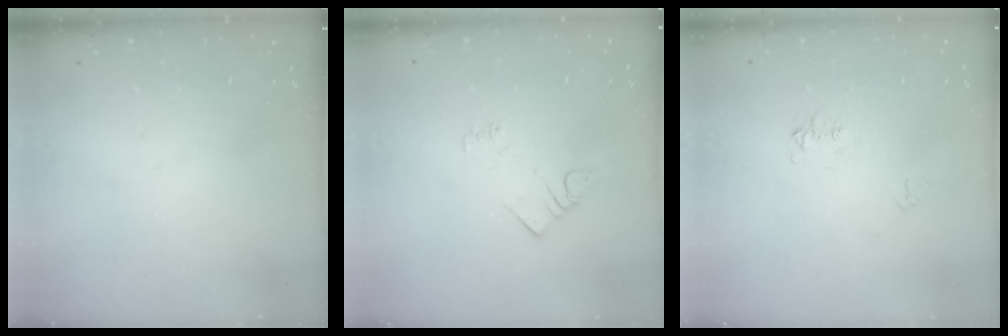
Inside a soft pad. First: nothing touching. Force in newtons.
{"total": 4.5, "press": 4.5, "slide": 0.5}
{"total": 5.0, "press": 5.0, "slide": 0.6}